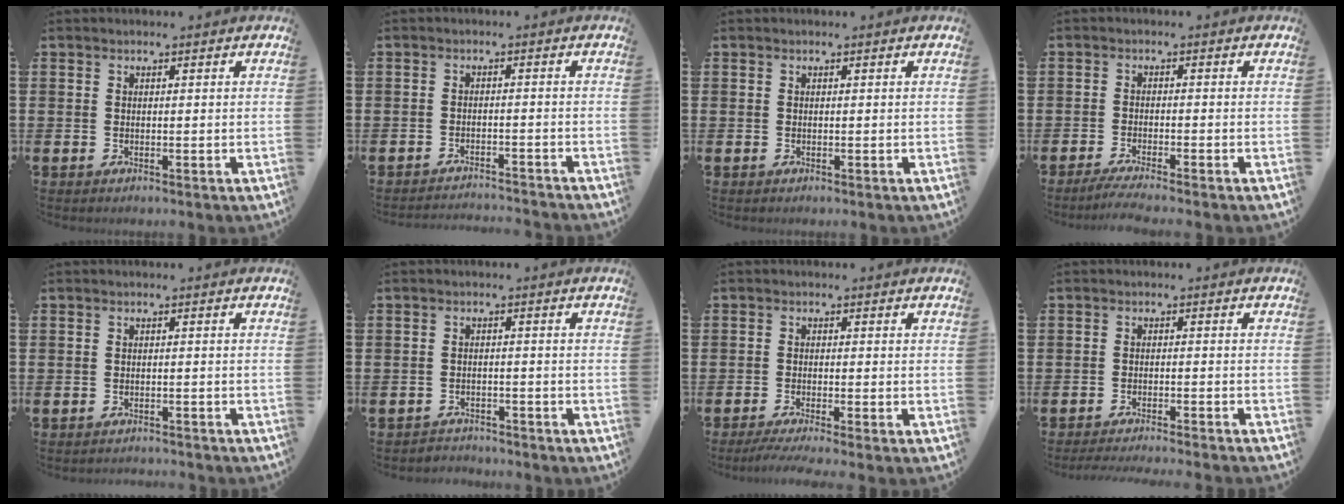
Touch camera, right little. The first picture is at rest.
{"total": 2.0, "force": [-2.0, -0.2, -0.1], "torque": [-0.002, 0.004, -0.043]}
{"total": 0.0}
{"total": 2.3, "force": [-1.8, -0.1, 1.5], "torque": [-0.023, -0.003, -0.031]}
{"total": 0.9, "force": [-0.9, -0.1, -0.1], "torque": [0.000, 0.002, -0.020]}
{"total": 1.6, "force": [-1.6, 0.2, -0.3], "torque": [-0.001, 0.003, -0.037]}
{"total": 1.8, "force": [-1.3, 0.0, 1.3], "torque": [-0.021, -0.001, -0.023]}
{"total": 1.9, "force": [-1.8, -0.3, 0.5], "torque": [-0.006, 0.002, -0.036]}